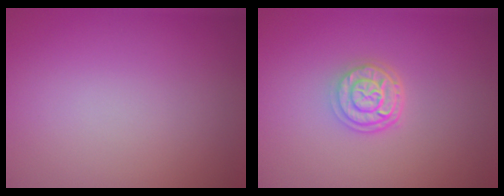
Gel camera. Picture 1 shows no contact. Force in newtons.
{"total": 3.1, "press": 2.4, "slide": 1.9}